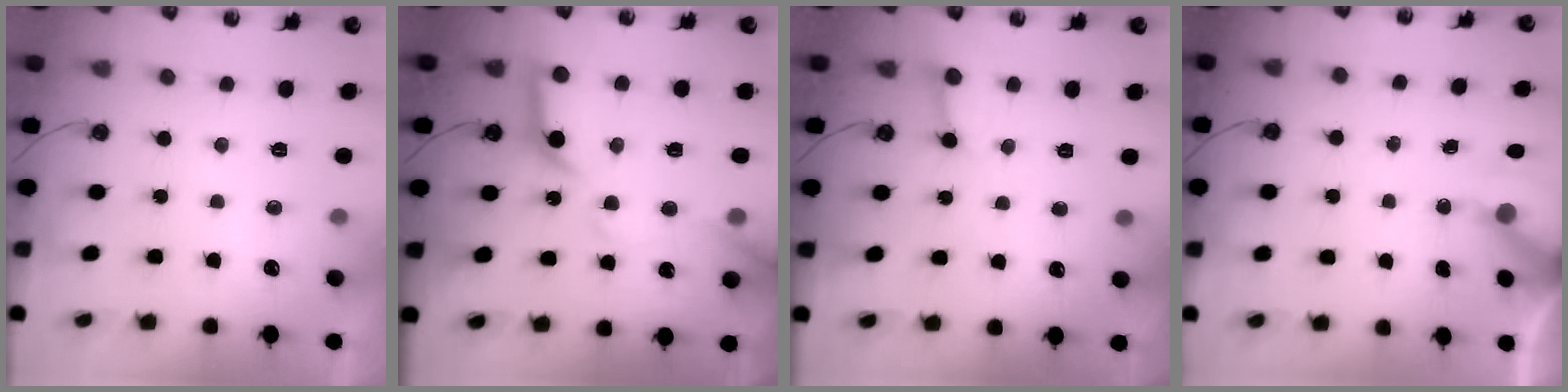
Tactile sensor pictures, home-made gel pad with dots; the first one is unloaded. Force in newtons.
{"total": 15.8, "press": 15.6, "slide": 2.0}
{"total": 2.3, "press": 2.3, "slide": 0.1}
{"total": 6.2, "press": 6.2, "slide": 0.7}